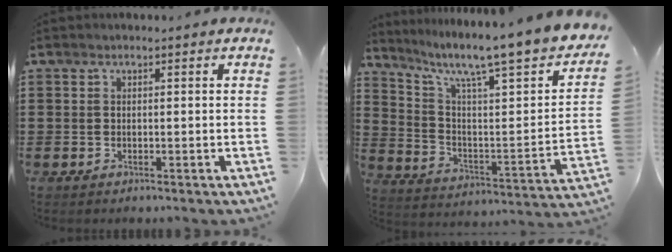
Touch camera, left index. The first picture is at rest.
{"total": 8.9, "force": [7.0, 0.5, 5.4], "torque": [-0.118, -0.063, 0.104]}